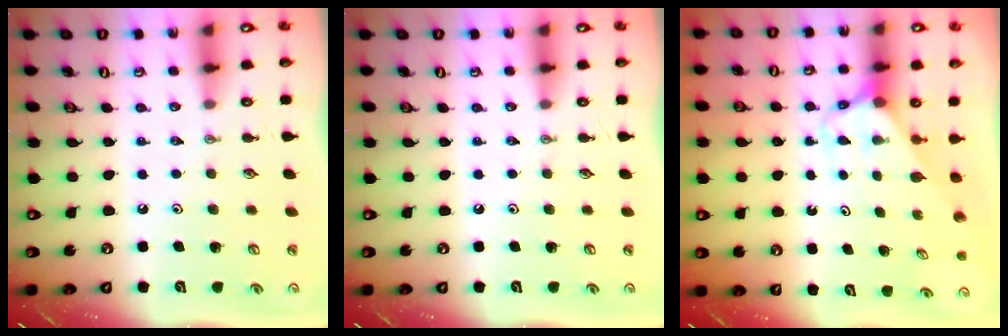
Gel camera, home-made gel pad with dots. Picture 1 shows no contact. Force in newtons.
{"total": 0.0}
{"total": 3.0, "press": 3.0, "slide": 0.2}